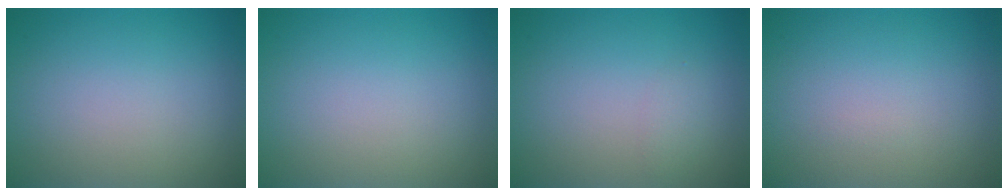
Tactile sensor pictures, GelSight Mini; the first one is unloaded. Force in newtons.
{"total": 0.0}
{"total": 0.8, "press": 0.8, "slide": 0.0}
{"total": 0.0}